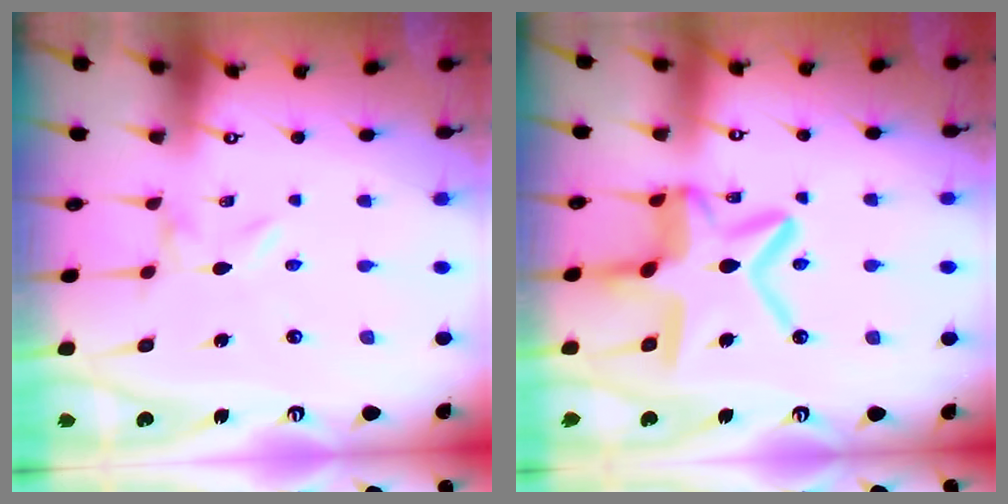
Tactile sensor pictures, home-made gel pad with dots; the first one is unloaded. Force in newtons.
{"total": 16.9, "press": 16.8, "slide": 1.4}